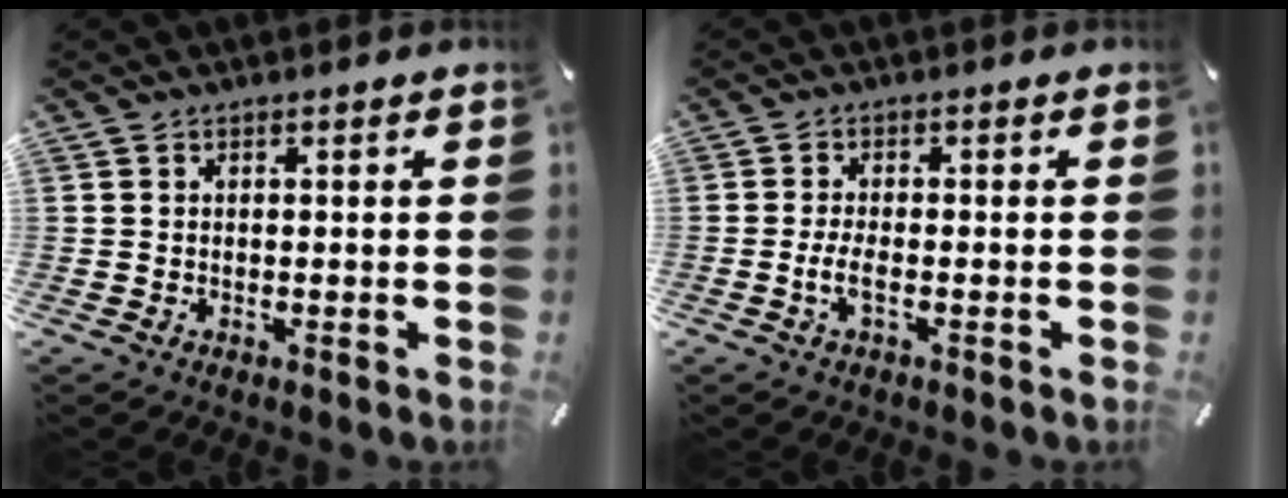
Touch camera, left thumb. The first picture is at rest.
{"total": 3.9, "force": [-1.1, 1.3, 3.5], "torque": [-0.074, 0.000, -0.023]}